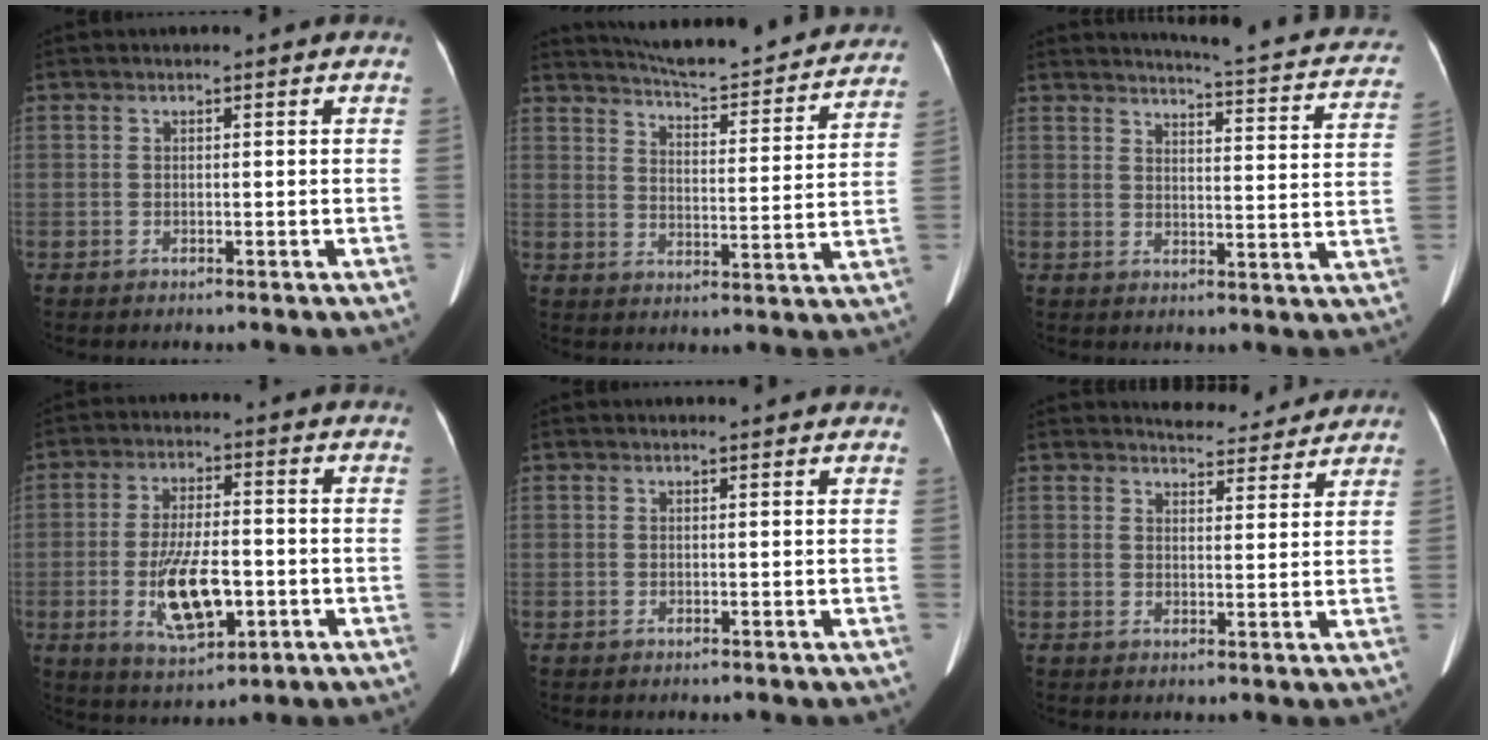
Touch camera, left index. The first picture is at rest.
{"total": 22.2, "force": [20.6, 3.3, 7.7], "torque": [-0.110, -0.030, 0.260]}
{"total": 18.3, "force": [17.0, 2.1, 6.4], "torque": [-0.072, -0.060, 0.179]}
{"total": 10.2, "force": [-2.6, 3.7, 9.1], "torque": [-0.177, -0.006, -0.038]}
{"total": 1.8, "force": [1.7, 0.1, 0.4], "torque": [-0.009, 0.006, 0.020]}
{"total": 6.5, "force": [6.3, 1.5, 0.4], "torque": [-0.003, 0.002, 0.074]}